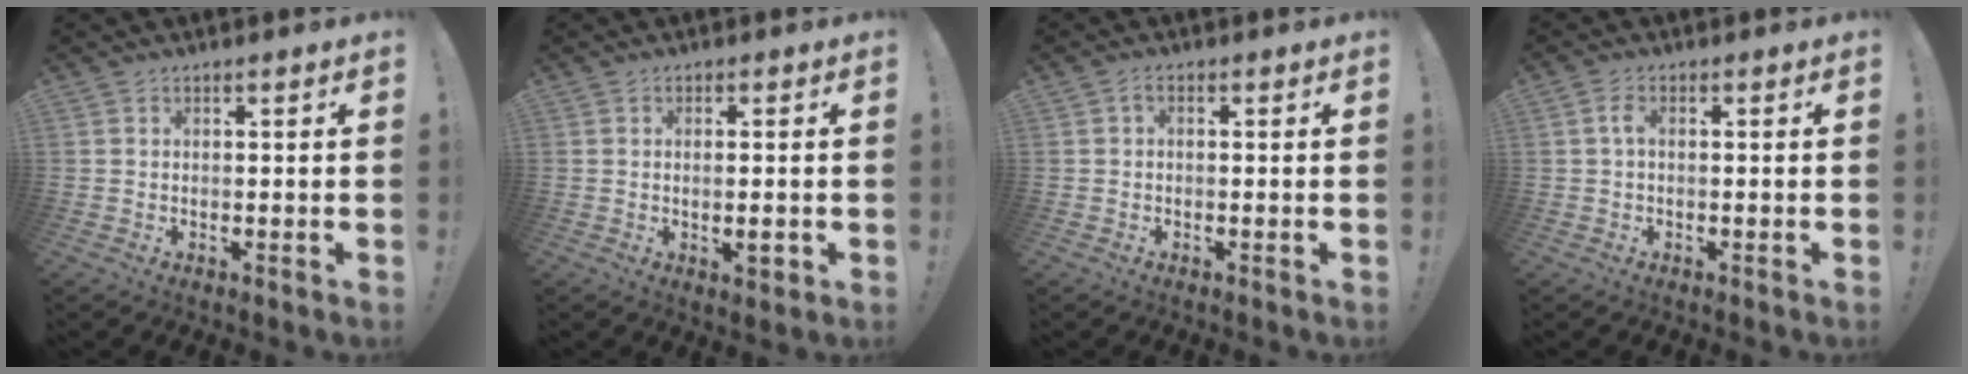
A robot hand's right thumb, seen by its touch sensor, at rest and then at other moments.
{"total": 3.1, "force": [-0.5, 0.7, 3.0], "torque": [-0.033, -0.004, -0.011]}
{"total": 1.2, "force": [-0.3, 0.5, 1.0], "torque": [-0.019, 0.004, -0.007]}
{"total": 2.5, "force": [0.1, 1.0, 2.3], "torque": [-0.045, 0.008, 0.000]}